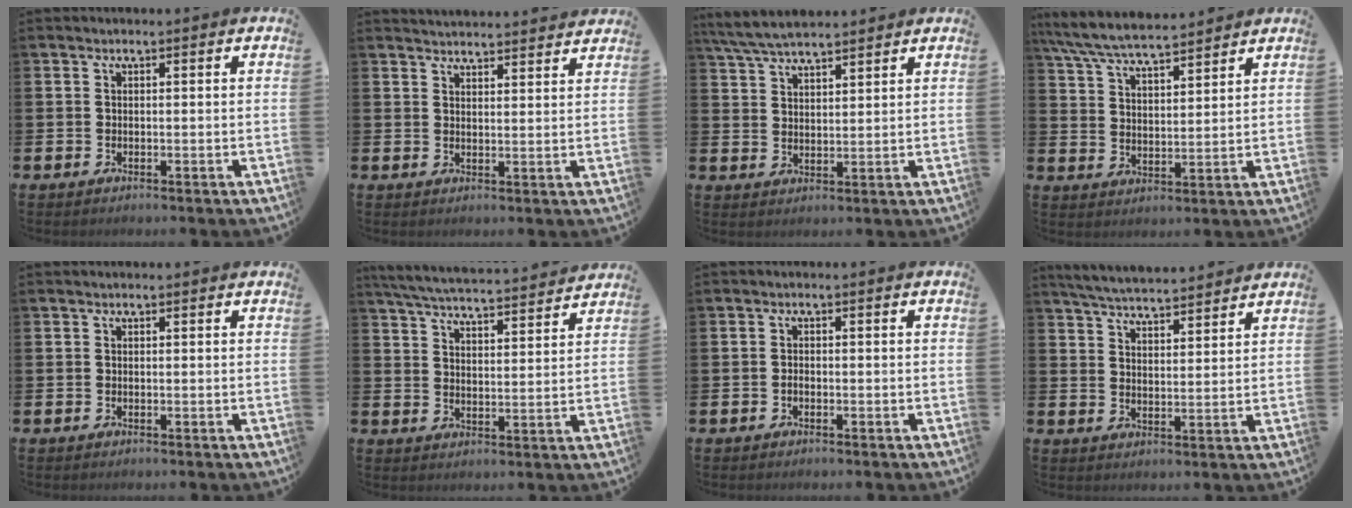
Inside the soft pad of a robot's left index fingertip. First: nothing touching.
{"total": 3.6, "force": [3.6, 0.1, 0.0], "torque": [-0.004, -0.023, 0.066]}
{"total": 5.6, "force": [5.3, 0.9, 1.5], "torque": [-0.051, -0.016, 0.099]}
{"total": 7.1, "force": [6.8, 0.8, 2.0], "torque": [-0.068, -0.033, 0.123]}
{"total": 0.0}
{"total": 5.8, "force": [5.7, 0.4, 1.2], "torque": [-0.047, -0.041, 0.099]}
{"total": 0.7, "force": [-0.5, 0.4, 0.3], "torque": [-0.010, 0.001, -0.009]}
{"total": 5.4, "force": [5.3, 0.1, 0.6], "torque": [-0.032, -0.033, 0.095]}